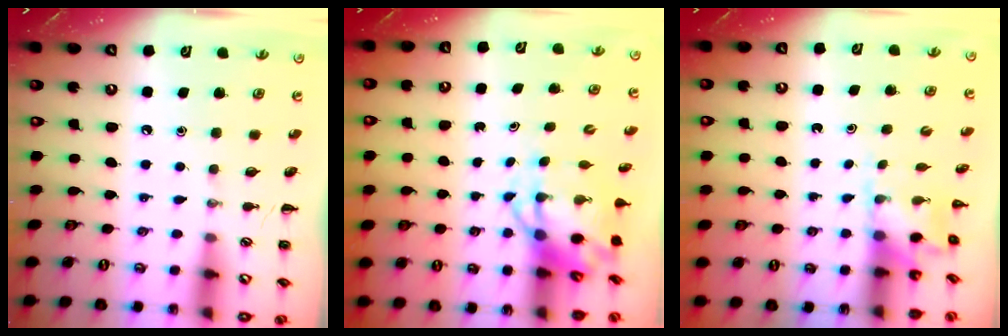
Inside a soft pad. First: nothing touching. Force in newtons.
{"total": 5.4, "press": 5.1, "slide": 1.7}
{"total": 2.5, "press": 2.5, "slide": 0.5}